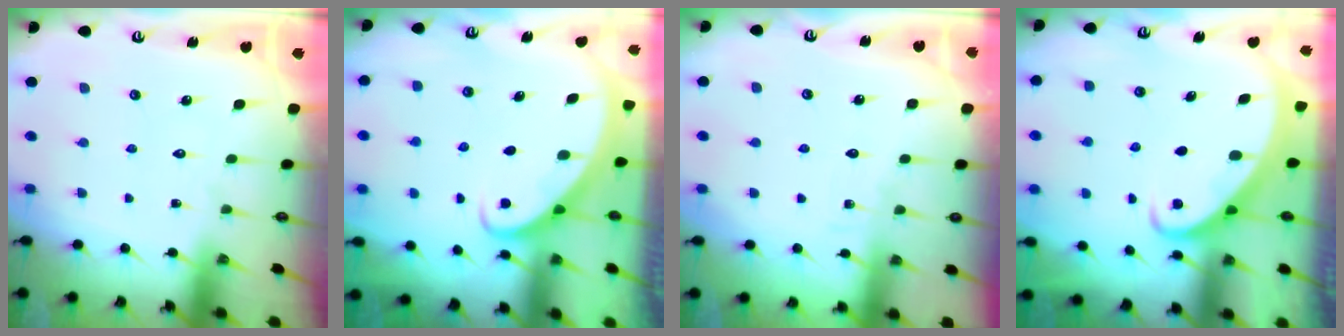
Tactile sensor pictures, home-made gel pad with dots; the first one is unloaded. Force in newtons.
{"total": 2.8, "press": 2.8, "slide": 0.2}
{"total": 3.7, "press": 3.7, "slide": 0.3}
{"total": 2.3, "press": 2.3, "slide": 0.3}